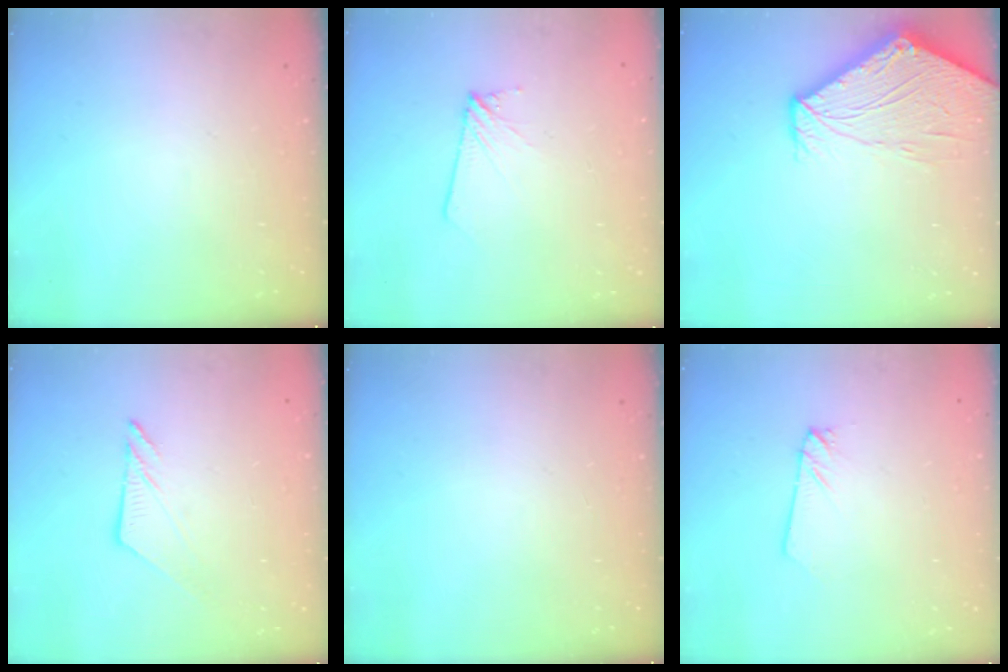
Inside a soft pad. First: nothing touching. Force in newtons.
{"total": 3.0, "press": 3.0, "slide": 0.3}
{"total": 10.8, "press": 10.8, "slide": 1.2}
{"total": 7.0, "press": 7.0, "slide": 0.2}
{"total": 0.0}
{"total": 1.6, "press": 1.6, "slide": 0.0}